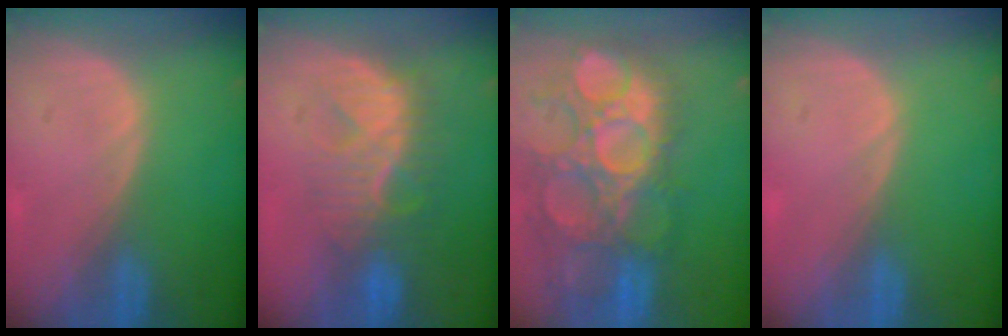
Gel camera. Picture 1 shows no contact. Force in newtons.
{"total": 8.0, "press": 7.9, "slide": 1.1}
{"total": 14.4, "press": 12.7, "slide": 6.8}
{"total": 0.0}